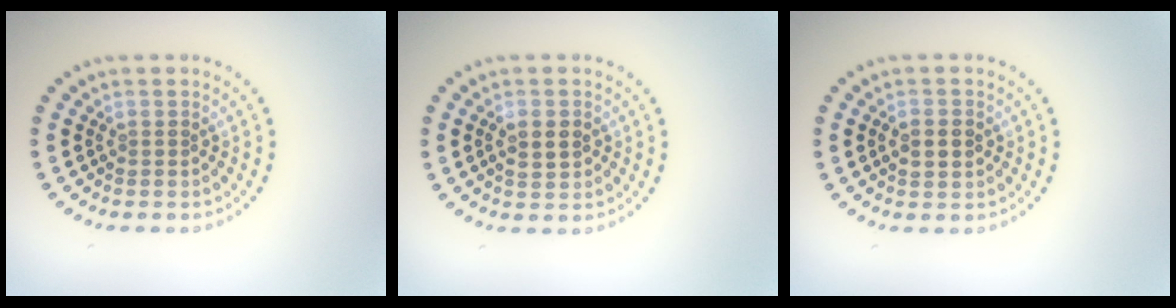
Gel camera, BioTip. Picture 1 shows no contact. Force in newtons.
{"total": 1.9, "press": 1.9, "slide": 0.1}
{"total": 2.2, "press": 2.2, "slide": 0.2}